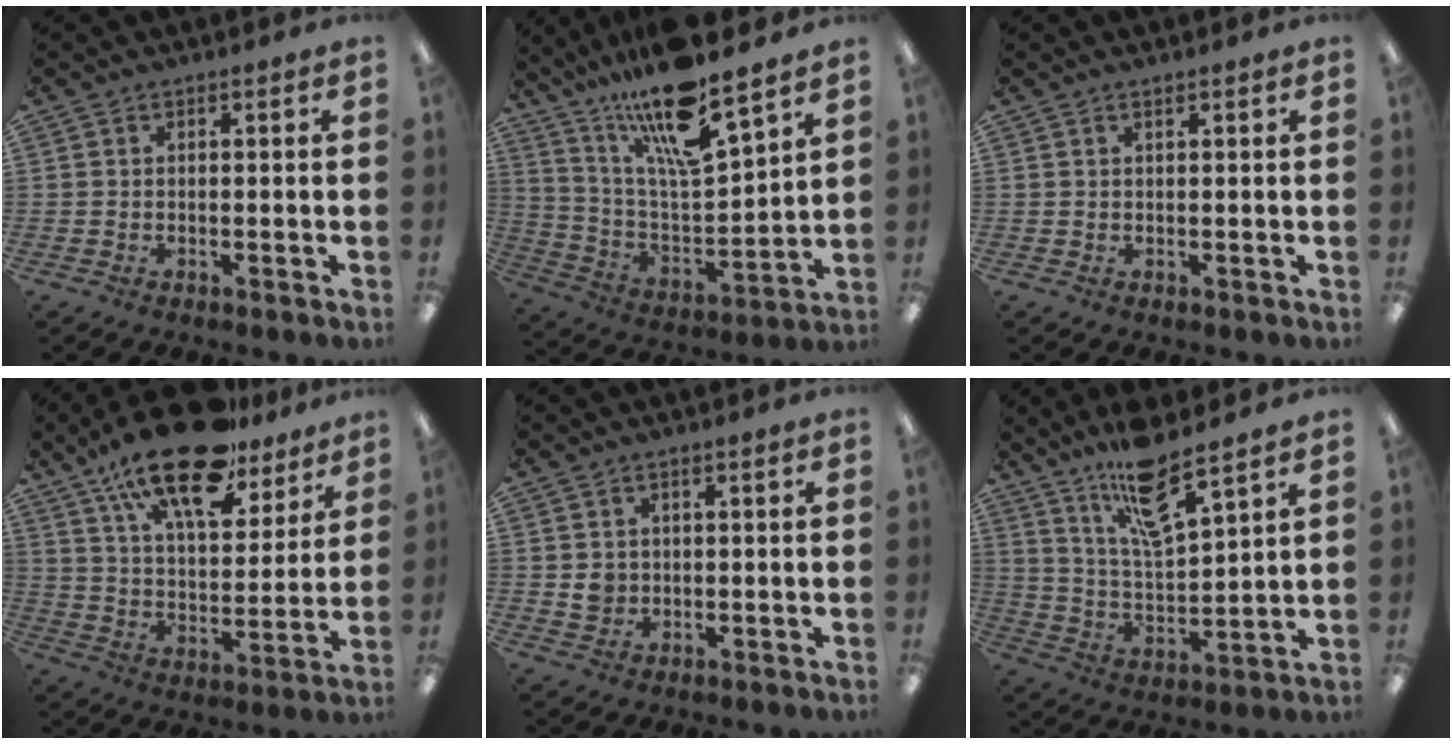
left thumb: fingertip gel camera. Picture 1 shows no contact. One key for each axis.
{"total": 17.6, "fx": 14.1, "fy": 2.8, "fz": 10.1, "tx": -0.186, "ty": -0.100, "tz": 0.234}
{"total": 0.6, "fx": 0.5, "fy": 0.1, "fz": 0.3, "tx": -0.007, "ty": 0.002, "tz": 0.008}
{"total": 22.0, "fx": 15.8, "fy": 8.4, "fz": 12.7, "tx": -0.212, "ty": -0.087, "tz": 0.271}
{"total": 2.7, "fx": 0.4, "fy": 2.5, "fz": 1.0, "tx": -0.013, "ty": 0.001, "tz": 0.006}
{"total": 13.7, "fx": 10.5, "fy": 3.1, "fz": 8.1, "tx": -0.146, "ty": -0.052, "tz": 0.179}